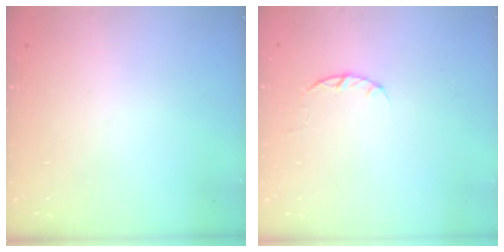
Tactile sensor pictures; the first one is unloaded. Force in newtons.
{"total": 2.5, "press": 2.4, "slide": 0.4}